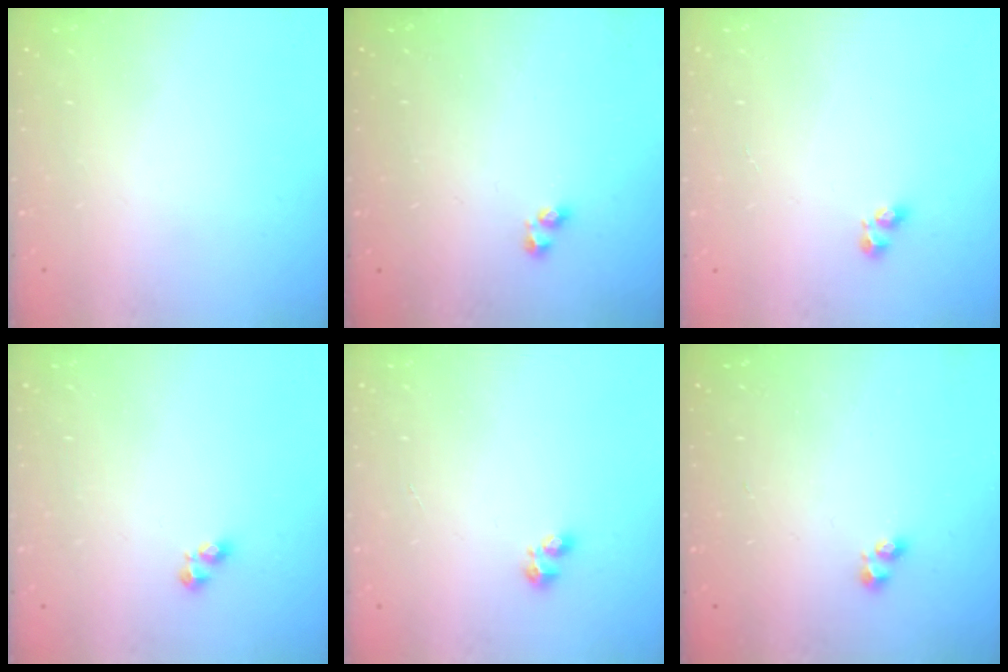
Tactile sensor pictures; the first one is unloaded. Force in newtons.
{"total": 2.9, "press": 2.9, "slide": 0.6}
{"total": 3.1, "press": 3.1, "slide": 0.5}
{"total": 3.2, "press": 3.1, "slide": 0.4}
{"total": 2.2, "press": 2.1, "slide": 0.7}
{"total": 0.9, "press": 0.4, "slide": 0.8}